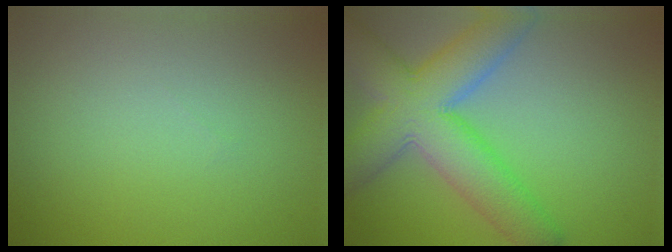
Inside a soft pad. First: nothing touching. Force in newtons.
{"total": 9.4, "press": 9.4, "slide": 0.4}